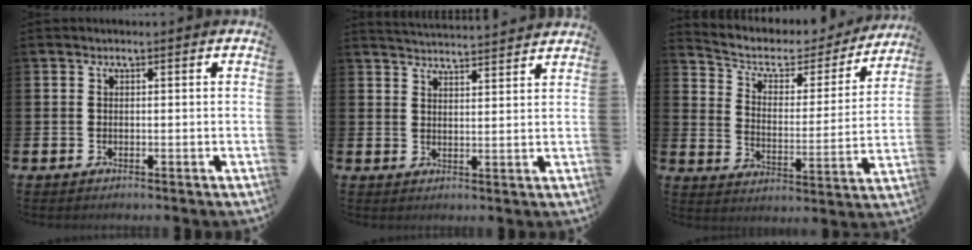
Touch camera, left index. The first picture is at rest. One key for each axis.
{"total": 4.1, "fx": 4.1, "fy": -0.3, "fz": 0.2, "tx": -0.004, "ty": -0.033, "tz": 0.072}
{"total": 5.8, "fx": 4.8, "fy": 2.8, "fz": 1.9, "tx": -0.056, "ty": -0.037, "tz": 0.072}